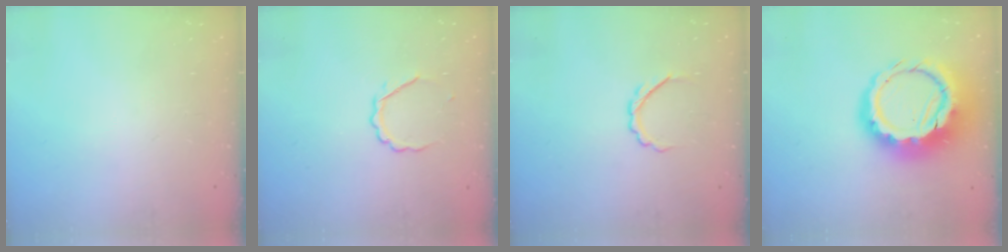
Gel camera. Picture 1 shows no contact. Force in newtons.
{"total": 4.2, "press": 4.2, "slide": 0.7}
{"total": 5.2, "press": 5.0, "slide": 1.1}
{"total": 17.6, "press": 17.2, "slide": 3.5}